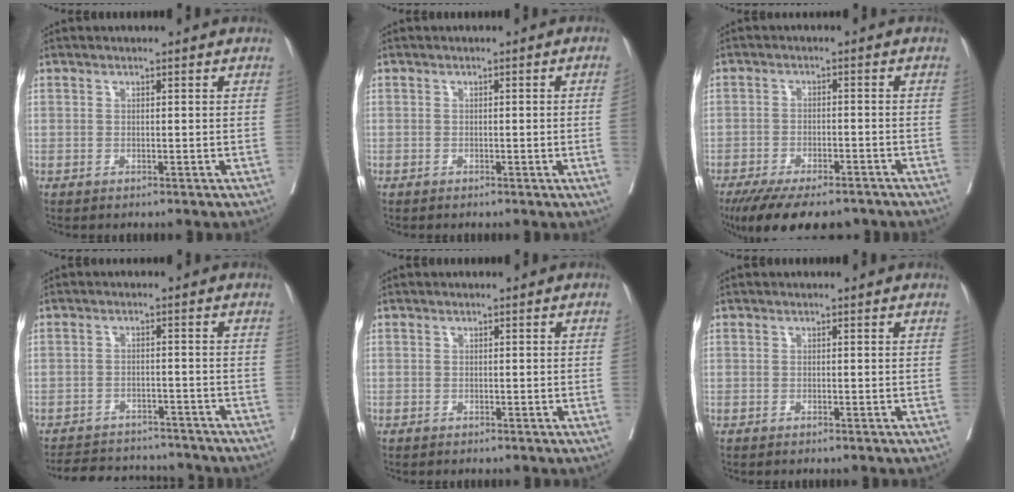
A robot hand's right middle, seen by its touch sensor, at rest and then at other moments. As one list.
[{"total": 1.8, "force": [-0.3, -0.6, 1.7], "torque": [-0.018, -0.002, -0.003]}, {"total": 13.4, "force": [-10.5, 5.0, 6.7], "torque": [-0.118, -0.016, -0.152]}, {"total": 11.1, "force": [-10.4, 3.0, 2.4], "torque": [-0.043, 0.009, -0.141]}, {"total": 0.6, "force": [-0.1, -0.2, 0.5], "torque": [-0.002, 0.002, 0.000]}, {"total": 0.0}]